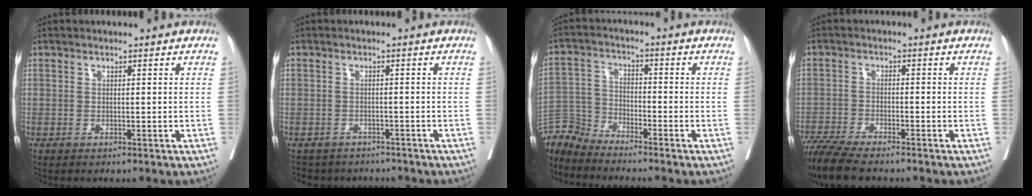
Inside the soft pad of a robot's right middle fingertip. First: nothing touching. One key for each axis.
{"total": 6.0, "fx": -5.5, "fy": 2.4, "fz": 0.3, "tx": -0.007, "ty": 0.002, "tz": -0.068}
{"total": 5.6, "fx": -5.6, "fy": -0.1, "fz": -0.7, "tx": 0.006, "ty": -0.002, "tz": -0.113}
{"total": 8.2, "fx": -7.0, "fy": 0.9, "fz": 4.2, "tx": -0.077, "ty": -0.023, "tz": -0.123}